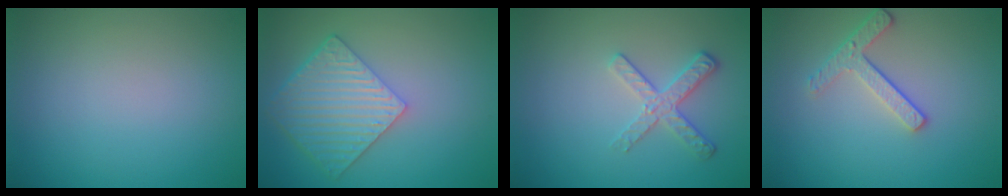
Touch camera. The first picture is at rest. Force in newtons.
{"total": 6.0, "press": 4.6, "slide": 4.0}
{"total": 2.6, "press": 2.4, "slide": 1.2}
{"total": 2.6, "press": 2.2, "slide": 1.3}